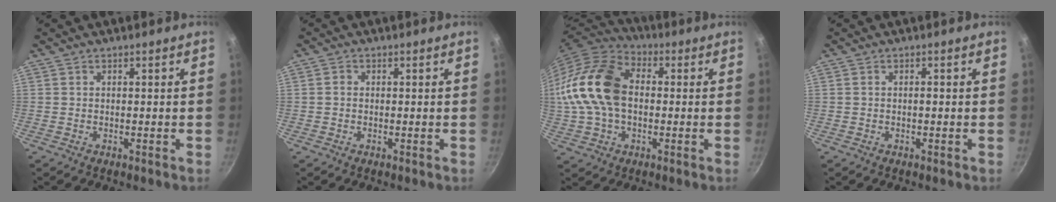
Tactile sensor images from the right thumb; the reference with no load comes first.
{"total": 1.2, "force": [0.0, 1.0, 0.5], "torque": [-0.009, 0.006, -0.003]}
{"total": 19.5, "force": [0.7, 13.5, 14.0], "torque": [-0.278, 0.039, 0.003]}
{"total": 0.7, "force": [-0.1, 0.3, 0.6], "torque": [-0.008, 0.005, -0.003]}